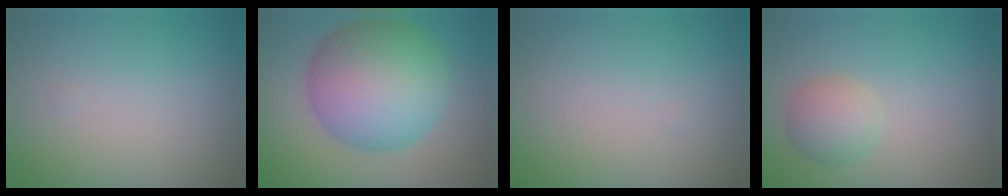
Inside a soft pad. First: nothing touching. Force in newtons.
{"total": 10.6, "press": 10.6, "slide": 0.1}
{"total": 0.0}
{"total": 2.3, "press": 2.3, "slide": 0.0}